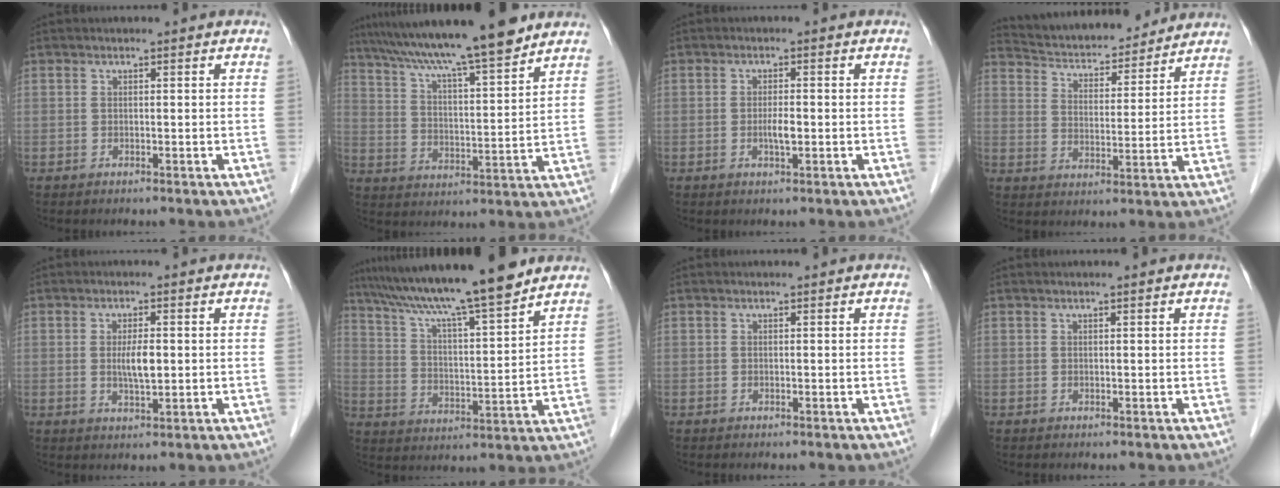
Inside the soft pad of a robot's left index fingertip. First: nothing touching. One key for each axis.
{"total": 17.7, "fx": 14.6, "fy": 0.5, "fz": 10.0, "tx": -0.166, "ty": 0.016, "tz": 0.233}
{"total": 2.2, "fx": -0.5, "fy": 0.4, "fz": 2.1, "tx": -0.042, "ty": -0.002, "tz": -0.009}
{"total": 15.6, "fx": 14.7, "fy": 3.0, "fz": 4.4, "tx": -0.072, "ty": 0.015, "tz": 0.233}
{"total": 3.7, "fx": 0.1, "fy": 0.9, "fz": 3.6, "tx": -0.068, "ty": -0.004, "tz": 0.002}
{"total": 16.9, "fx": 14.1, "fy": 0.0, "fz": 9.3, "tx": -0.158, "ty": 0.009, "tz": 0.230}
{"total": 0.0}
{"total": 0.0}